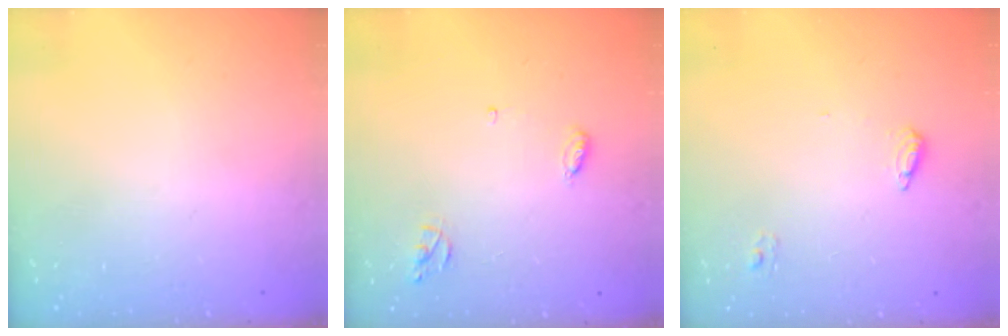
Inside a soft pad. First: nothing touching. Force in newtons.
{"total": 5.1, "press": 5.1, "slide": 0.4}
{"total": 7.0, "press": 7.0, "slide": 0.5}